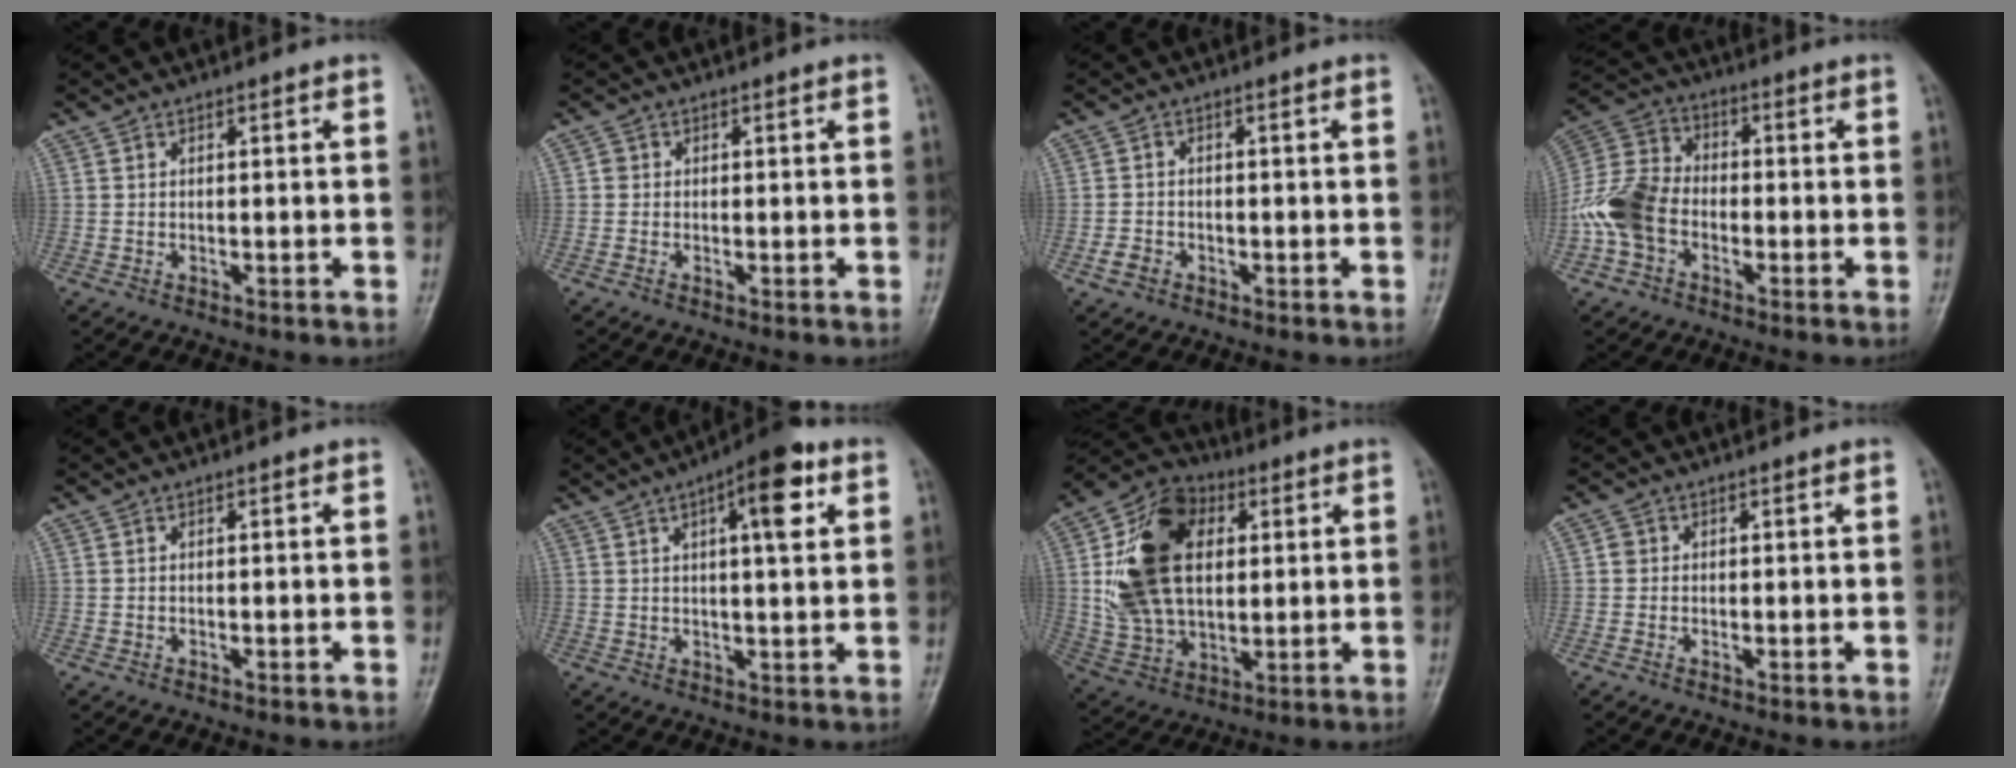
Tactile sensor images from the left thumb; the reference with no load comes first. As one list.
[{"total": 0.8, "force": [-0.1, 0.7, 0.2], "torque": [0.000, 0.001, -0.005]}, {"total": 2.5, "force": [-1.3, 1.8, 1.0], "torque": [-0.019, 0.009, -0.024]}, {"total": 11.0, "force": [-3.2, 8.0, 6.9], "torque": [-0.141, 0.031, -0.073]}, {"total": 0.0}, {"total": 9.8, "force": [3.9, 3.0, 8.5], "torque": [-0.110, 0.002, 0.052]}, {"total": 19.6, "force": [4.0, 13.2, 13.9], "torque": [-0.228, 0.000, 0.077]}, {"total": 1.0, "force": [0.0, 1.0, 0.3], "torque": [0.000, 0.002, -0.002]}]